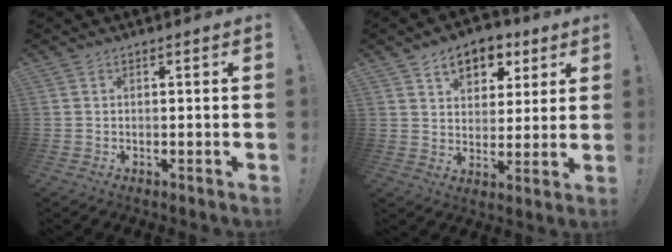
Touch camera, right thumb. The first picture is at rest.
{"total": 9.9, "force": [5.7, 6.8, 4.5], "torque": [-0.054, -0.033, 0.104]}